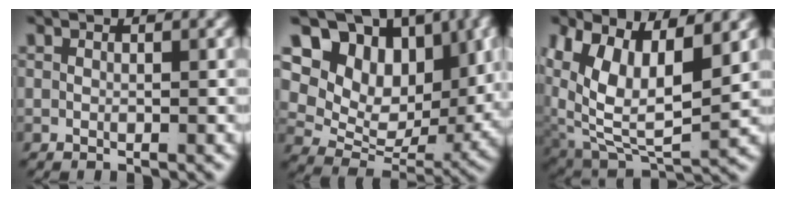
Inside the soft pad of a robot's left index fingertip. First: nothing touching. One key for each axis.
{"total": 17.1, "fx": 3.7, "fy": 13.0, "fz": 10.5, "tx": -0.194, "ty": -0.021, "tz": 0.059}
{"total": 10.0, "fx": 0.8, "fy": 6.9, "fz": 7.2, "tx": -0.162, "ty": -0.040, "tz": 0.035}